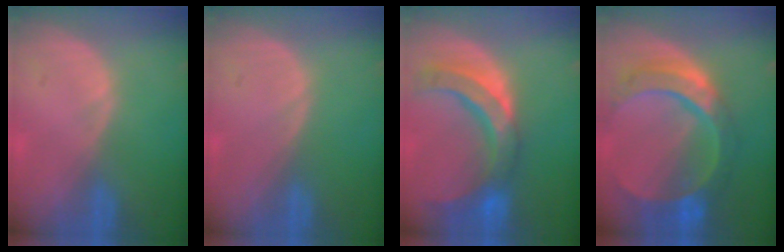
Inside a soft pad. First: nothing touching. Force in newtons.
{"total": 0.0}
{"total": 10.3, "press": 9.3, "slide": 4.4}
{"total": 11.0, "press": 9.2, "slide": 6.1}